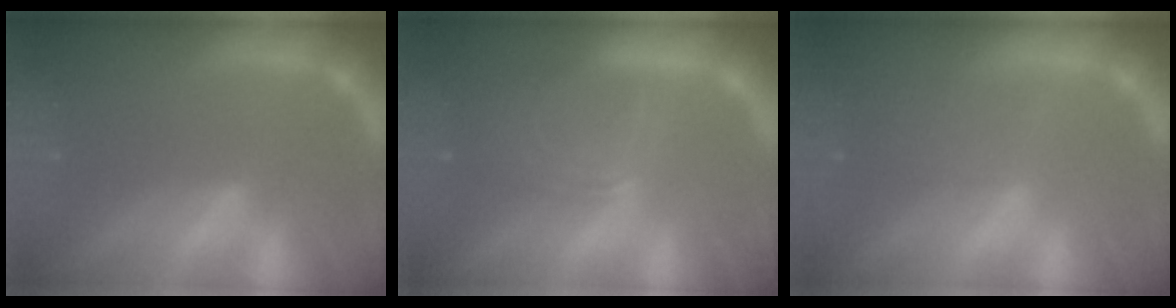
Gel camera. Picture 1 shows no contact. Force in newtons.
{"total": 6.5}
{"total": 2.4}